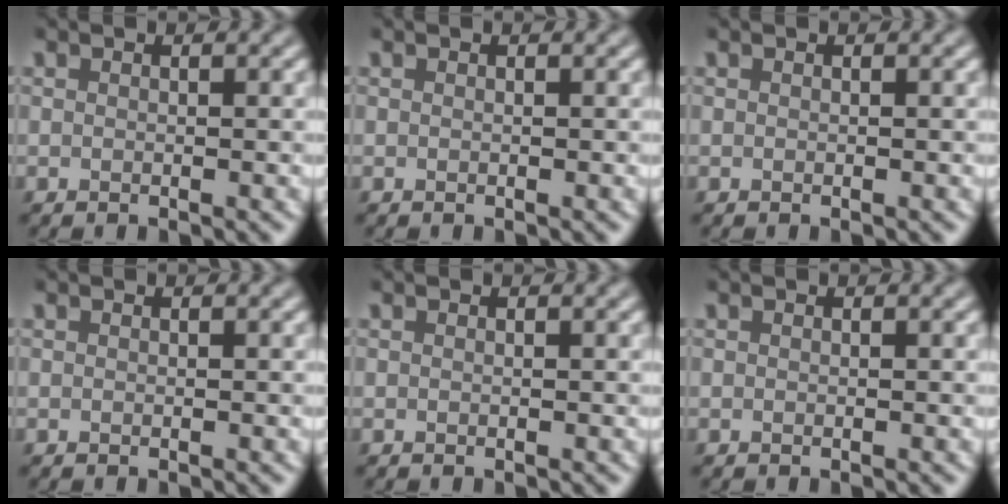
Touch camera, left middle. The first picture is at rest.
{"total": 0.0}
{"total": 0.0}
{"total": 0.0}
{"total": 0.0}
{"total": 0.0}